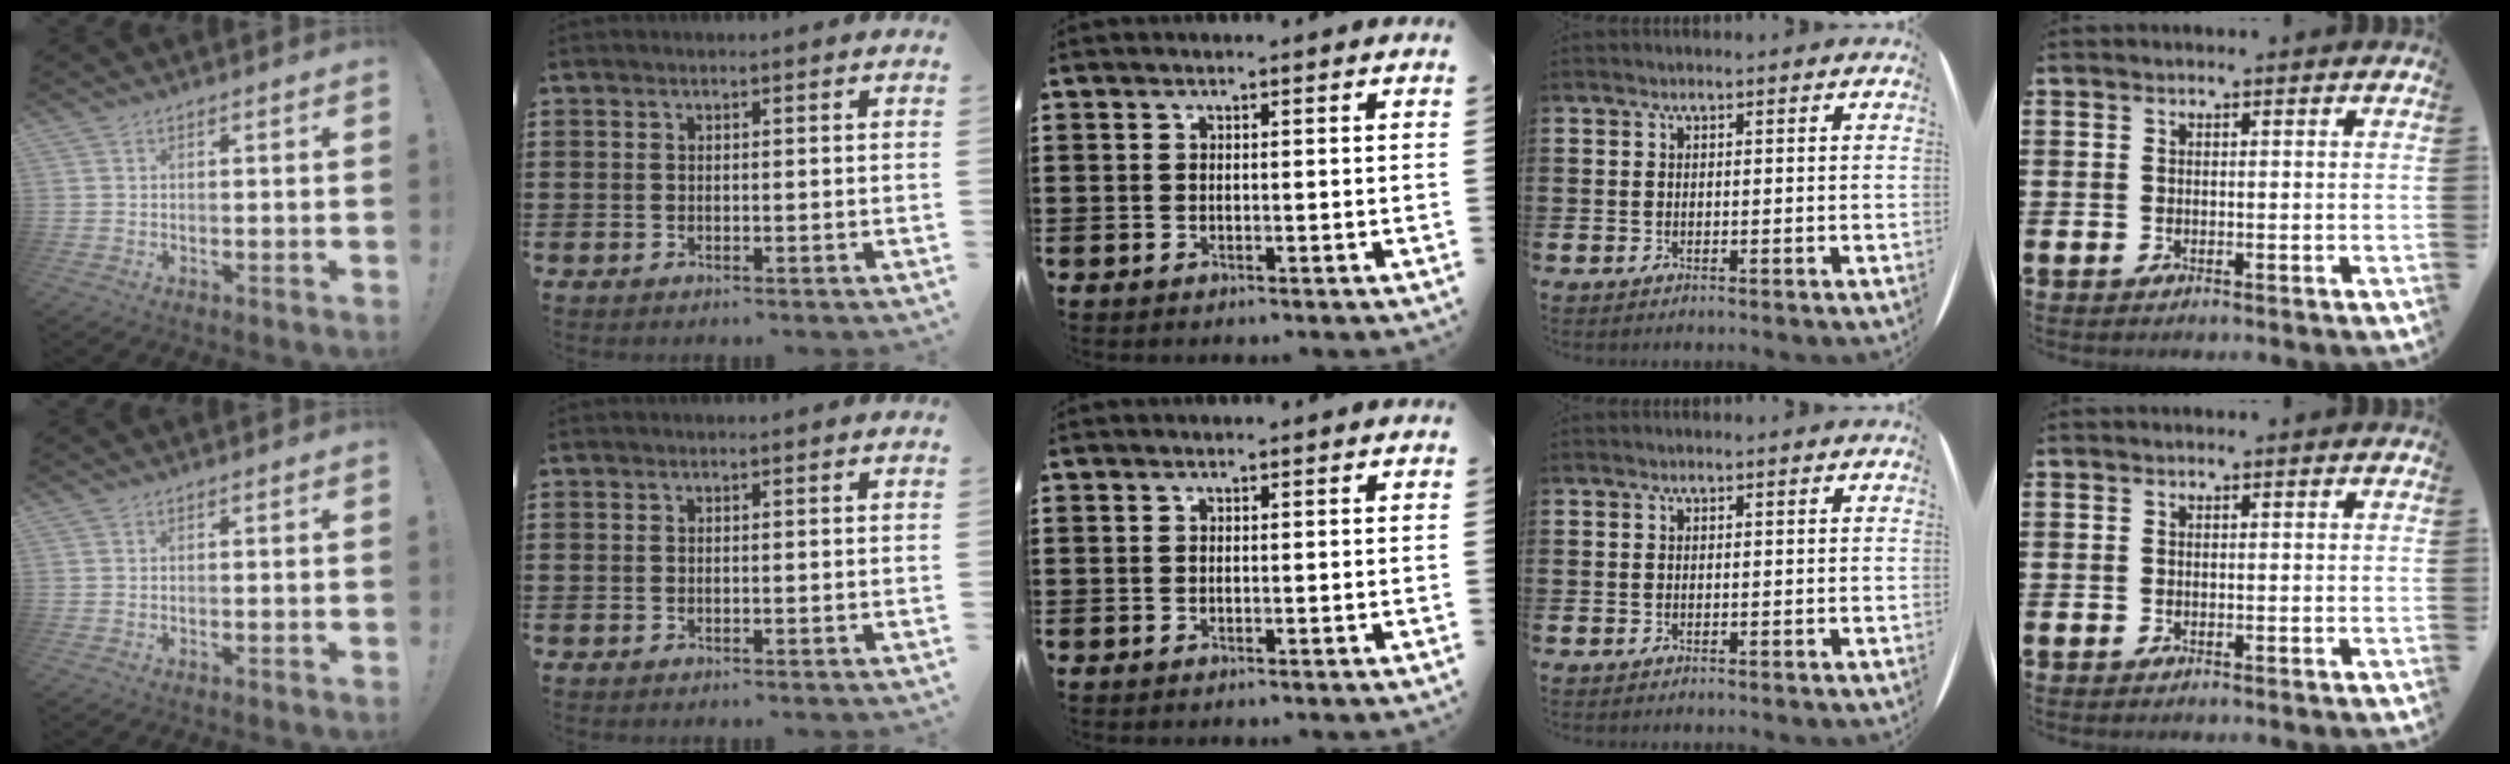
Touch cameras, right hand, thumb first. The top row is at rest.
{}